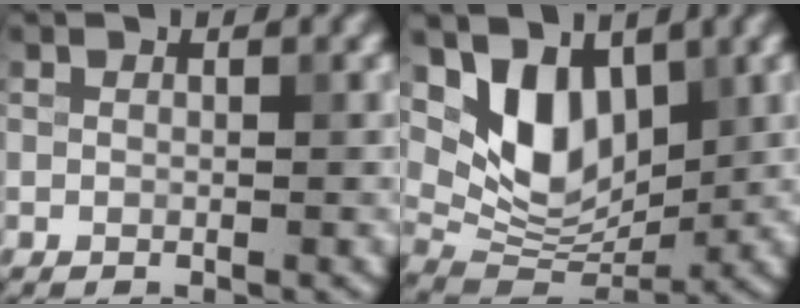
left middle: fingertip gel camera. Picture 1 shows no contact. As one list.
[{"total": 6.3, "force": [2.8, 4.0, 4.1], "torque": [-0.079, -0.021, 0.047]}]